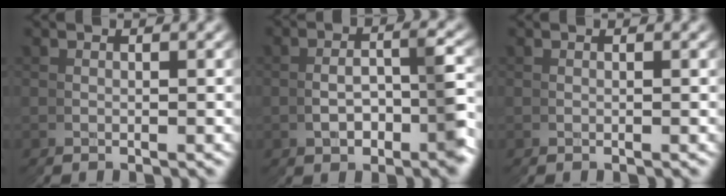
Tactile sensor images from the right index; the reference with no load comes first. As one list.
[{"total": 3.7, "force": [-1.5, 1.4, 3.0], "torque": [-0.050, 0.000, -0.016]}, {"total": 0.0}]